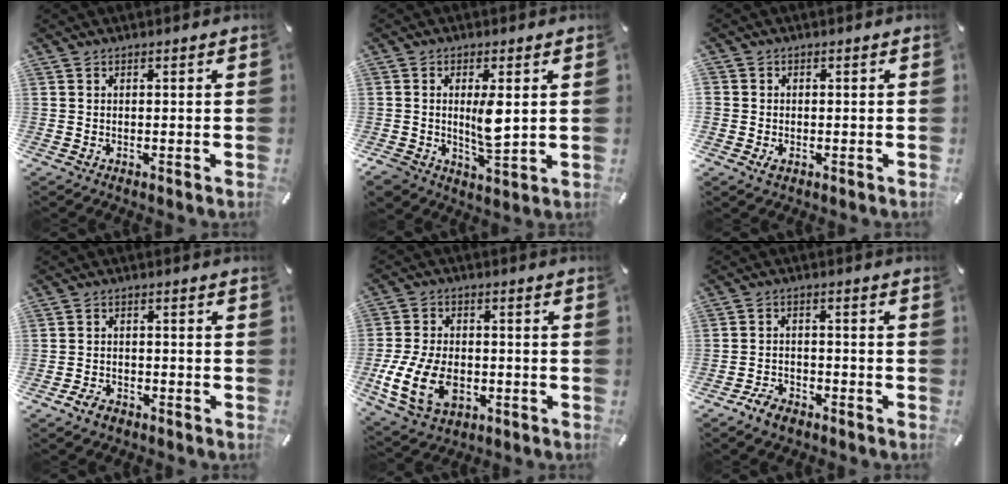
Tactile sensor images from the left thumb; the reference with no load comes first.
{"total": 7.3, "force": [0.8, 3.7, 6.3], "torque": [-0.116, -0.008, 0.012]}
{"total": 3.6, "force": [-0.5, 3.5, 0.4], "torque": [0.009, 0.004, -0.010]}
{"total": 3.5, "force": [-2.5, 2.0, 1.4], "torque": [-0.036, 0.010, -0.051]}
{"total": 13.7, "force": [-3.9, 9.4, 9.2], "torque": [-0.203, 0.003, -0.070]}
{"total": 4.8, "force": [-3.8, 2.6, 1.5], "torque": [-0.025, 0.023, -0.071]}